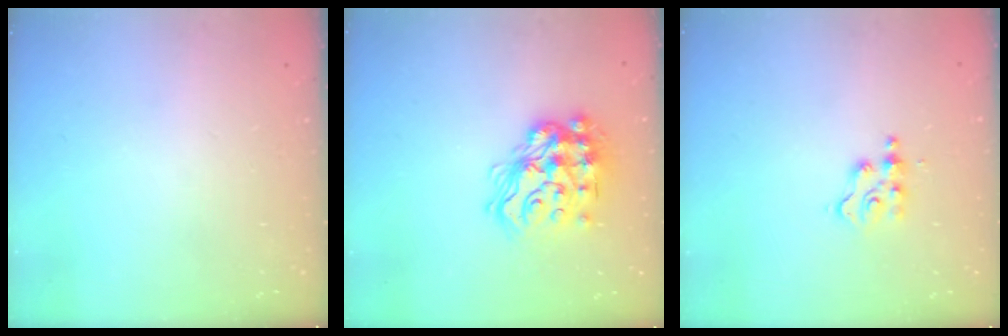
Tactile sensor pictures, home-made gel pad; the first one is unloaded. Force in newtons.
{"total": 17.8, "press": 17.7, "slide": 1.8}
{"total": 4.5, "press": 4.4, "slide": 0.6}